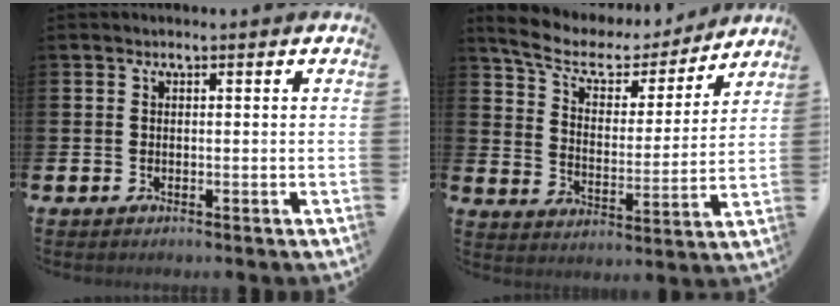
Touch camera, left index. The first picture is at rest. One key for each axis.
{"total": 7.5, "fx": 6.4, "fy": 3.0, "fz": 2.6, "tx": -0.082, "ty": -0.041, "tz": 0.107}